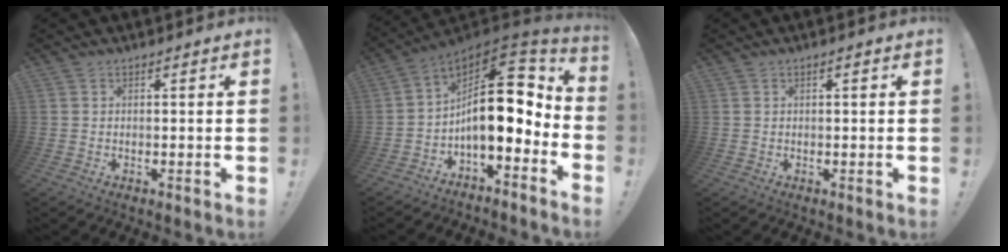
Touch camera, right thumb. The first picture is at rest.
{"total": 18.0, "force": [0.8, 8.5, 15.8], "torque": [-0.259, -0.002, 0.016]}
{"total": 0.7, "force": [0.0, 0.0, 0.7], "torque": [-0.013, 0.000, 0.000]}